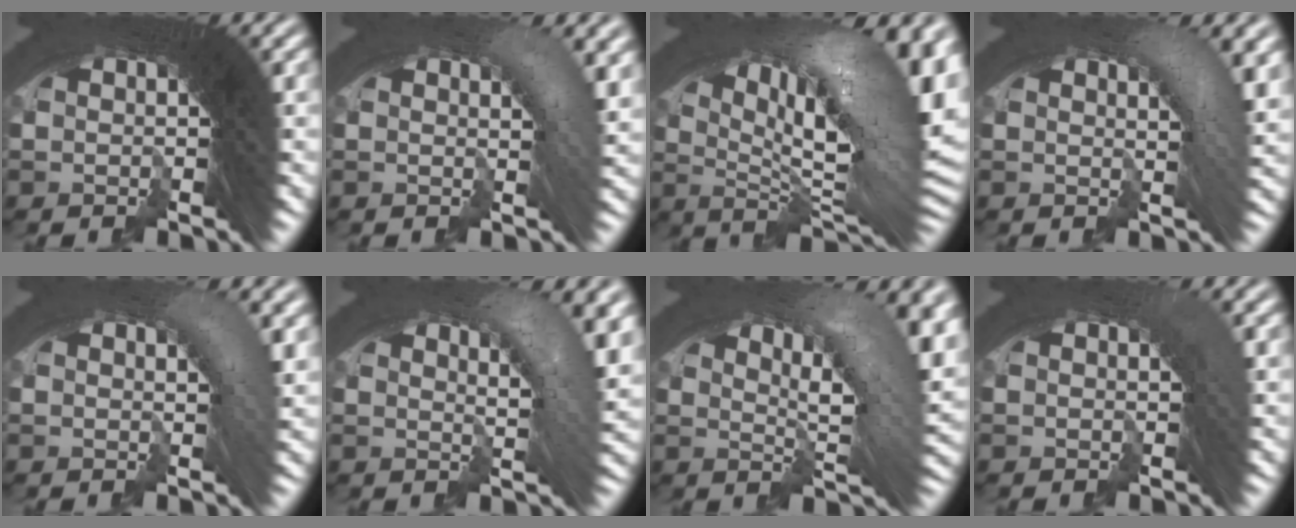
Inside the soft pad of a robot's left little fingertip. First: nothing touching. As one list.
[{"total": 3.7, "force": [0.8, 1.1, 3.4], "torque": [-0.036, 0.008, 0.004]}, {"total": 13.6, "force": [0.4, 5.9, 12.2], "torque": [-0.158, 0.008, -0.002]}, {"total": 4.3, "force": [0.9, 1.4, 4.0], "torque": [-0.049, 0.007, 0.007]}, {"total": 2.9, "force": [0.6, 0.7, 2.8], "torque": [-0.032, 0.007, 0.001]}, {"total": 6.3, "force": [1.4, 2.1, 5.7], "torque": [-0.071, 0.011, 0.013]}, {"total": 9.7, "force": [1.9, 3.9, 8.7], "torque": [-0.114, 0.016, 0.016]}, {"total": 1.4, "force": [0.3, 0.4, 1.3], "torque": [-0.012, 0.007, 0.000]}]